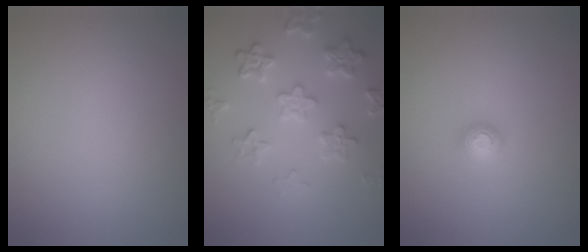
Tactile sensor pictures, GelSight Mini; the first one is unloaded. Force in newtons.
{"total": 4.8, "press": 4.1, "slide": 2.5}
{"total": 1.2, "press": 1.2, "slide": 0.1}